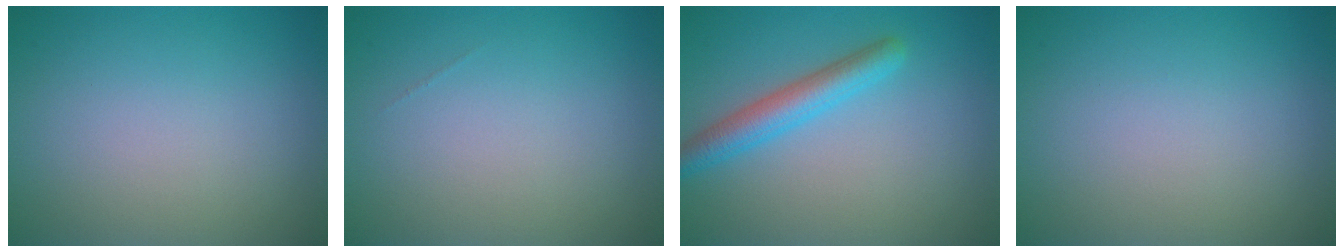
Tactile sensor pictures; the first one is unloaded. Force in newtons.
{"total": 0.0}
{"total": 3.4, "press": 3.4, "slide": 0.1}
{"total": 0.0}